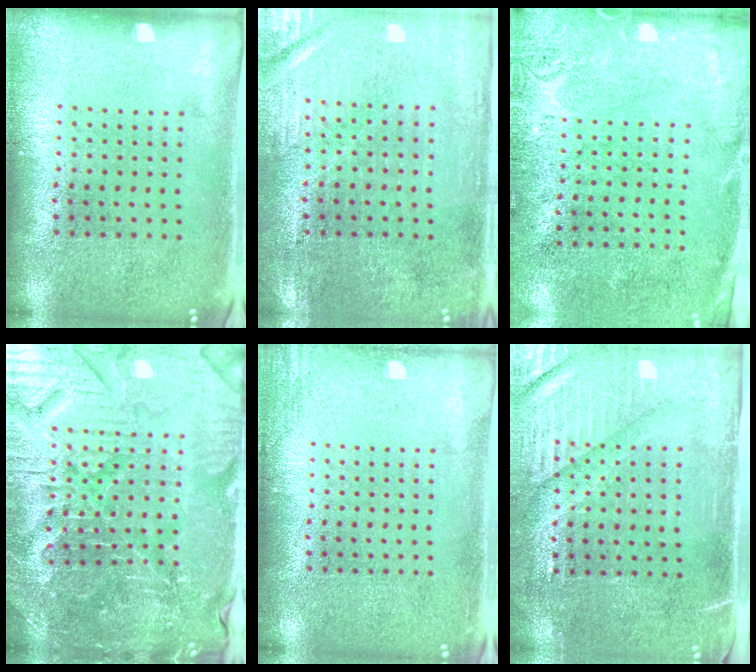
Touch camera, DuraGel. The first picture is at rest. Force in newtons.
{"total": 0.6, "press": 0.5, "slide": 0.3}
{"total": 2.6, "press": 2.2, "slide": 1.4}
{"total": 4.8, "press": 4.6, "slide": 1.2}
{"total": 1.4, "press": 1.4, "slide": 0.2}
{"total": 3.5, "press": 3.2, "slide": 1.5}